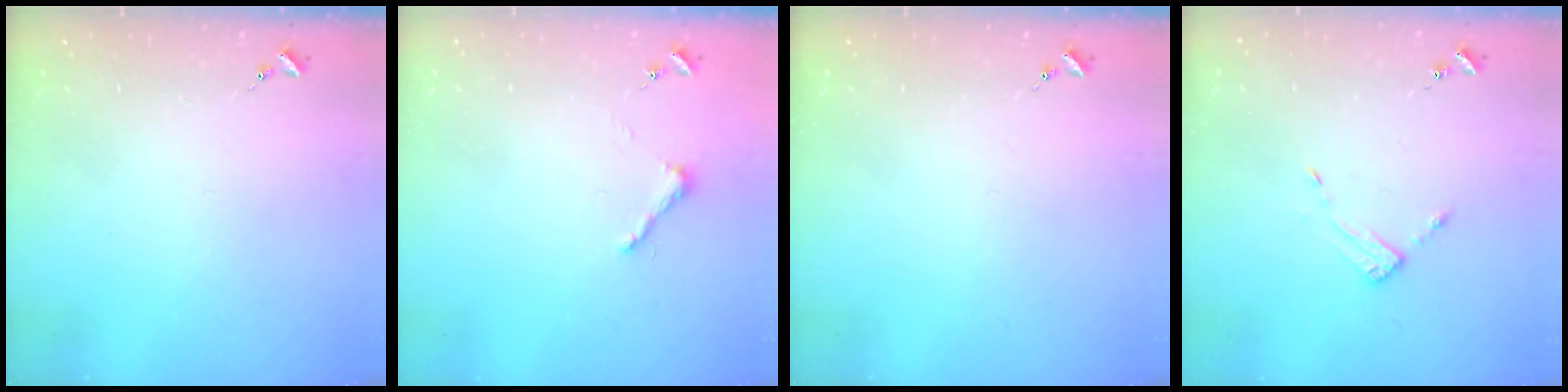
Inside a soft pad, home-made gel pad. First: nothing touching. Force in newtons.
{"total": 3.3, "press": 3.3, "slide": 0.3}
{"total": 0.0}
{"total": 3.1, "press": 3.1, "slide": 0.2}